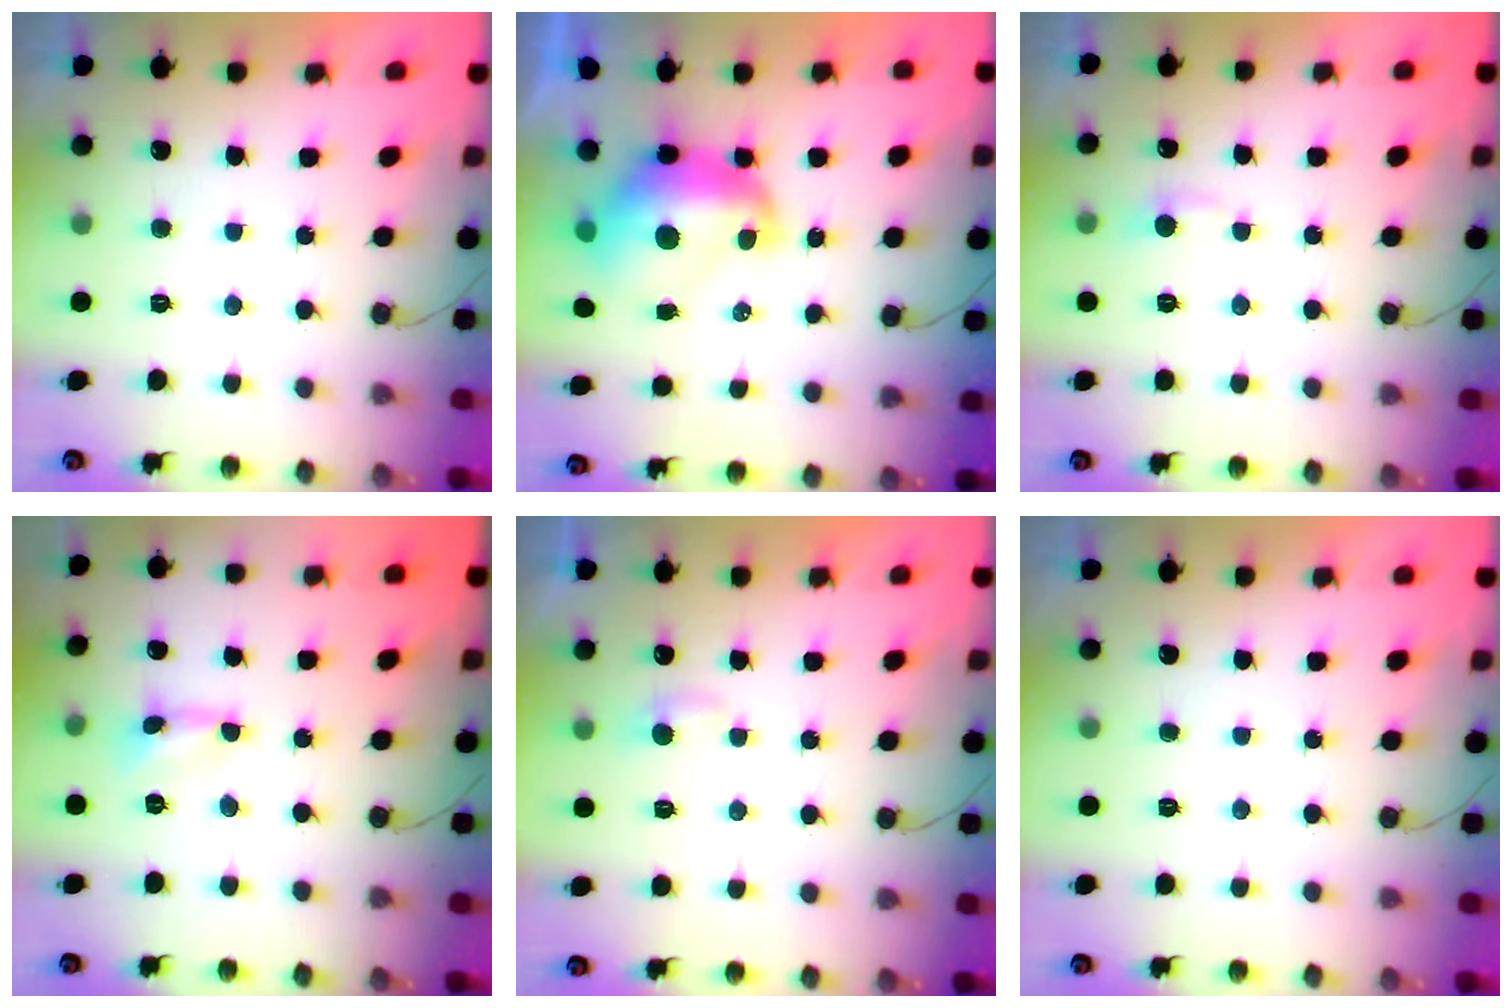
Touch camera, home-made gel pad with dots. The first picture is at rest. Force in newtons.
{"total": 11.3, "press": 11.2, "slide": 1.2}
{"total": 4.4, "press": 4.3, "slide": 0.5}
{"total": 0.6, "press": 0.6, "slide": 0.0}
{"total": 3.6, "press": 3.5, "slide": 0.4}
{"total": 0.0}